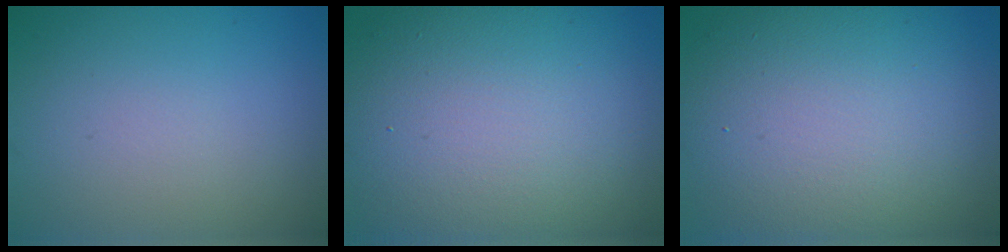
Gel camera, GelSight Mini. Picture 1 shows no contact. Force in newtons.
{"total": 14.6, "press": 14.6, "slide": 0.8}
{"total": 13.4, "press": 13.4, "slide": 0.5}